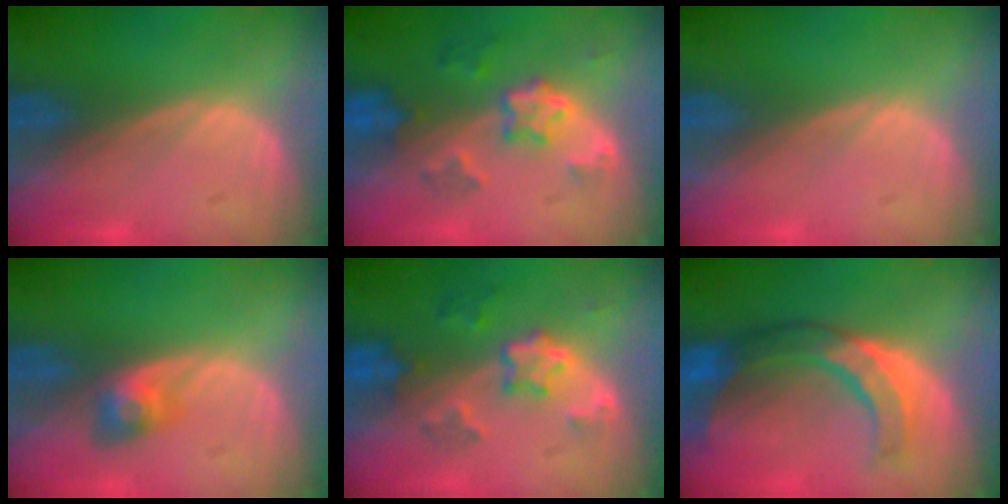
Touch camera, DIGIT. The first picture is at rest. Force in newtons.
{"total": 6.1, "press": 5.5, "slide": 2.7}
{"total": 0.0}
{"total": 3.2, "press": 2.8, "slide": 1.5}
{"total": 6.1, "press": 5.5, "slide": 2.7}
{"total": 7.9, "press": 7.9, "slide": 0.2}